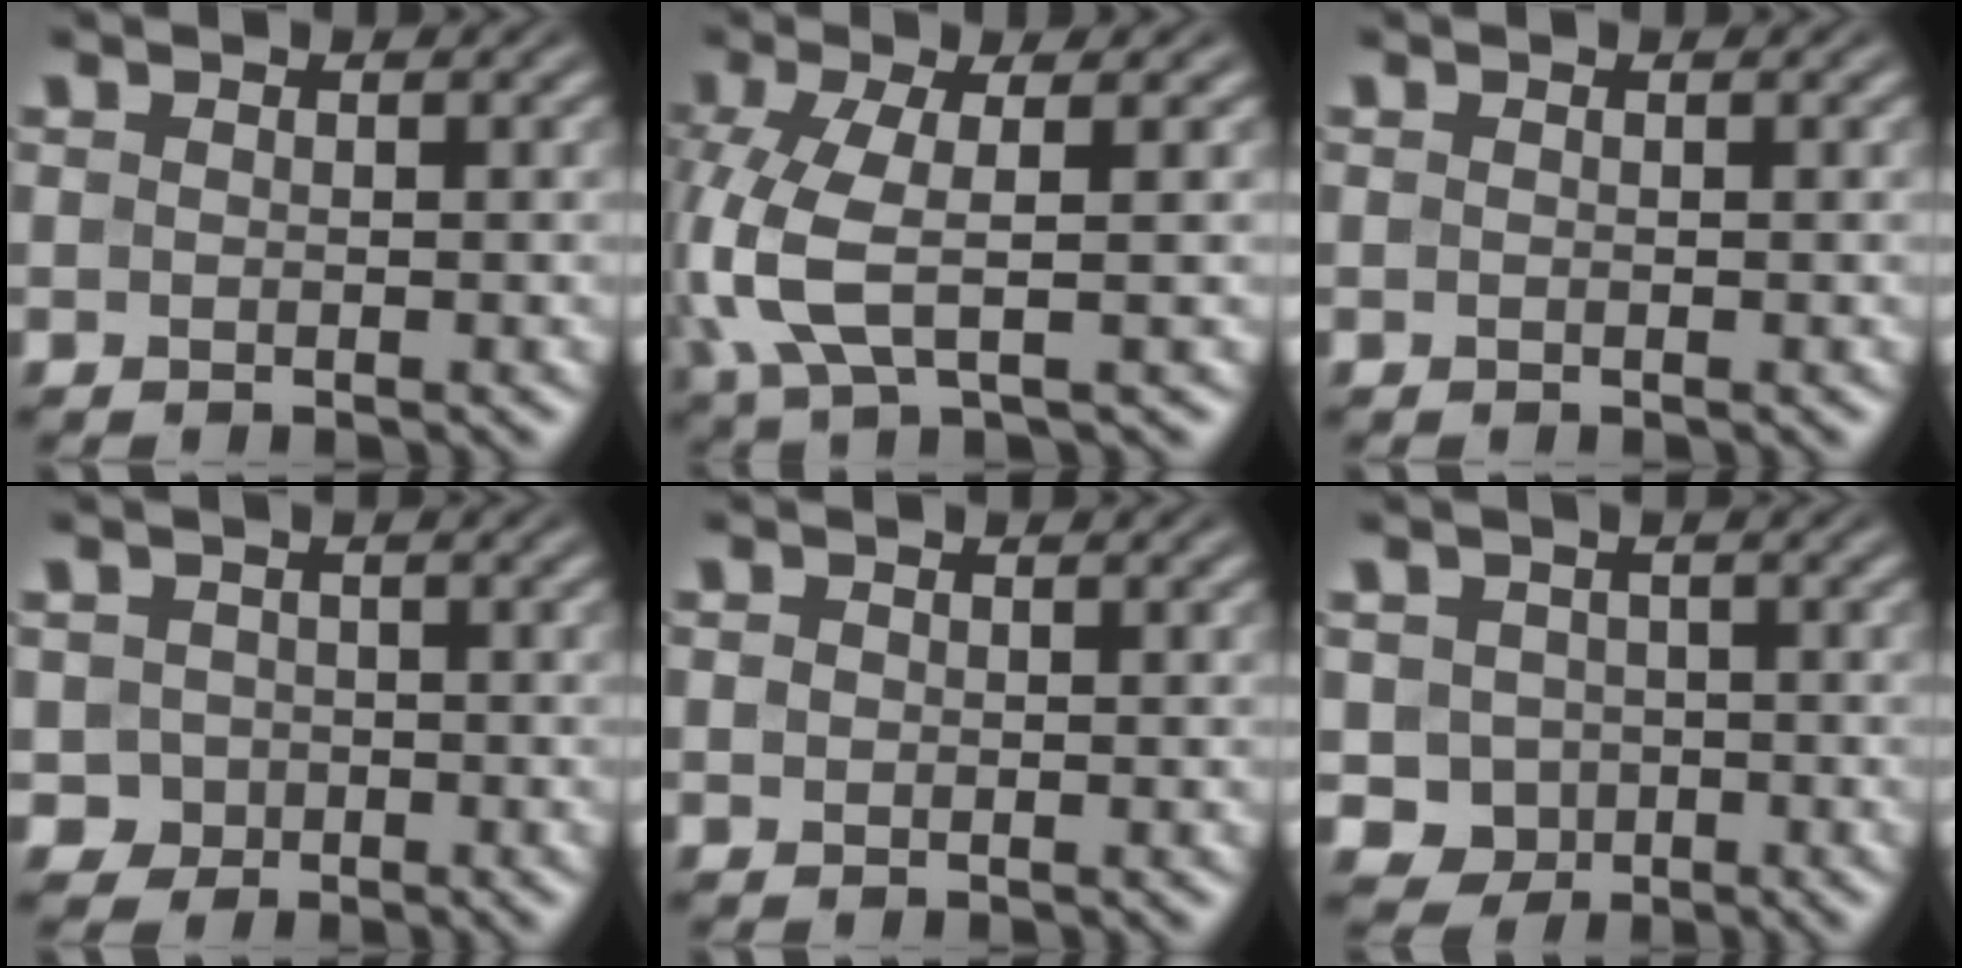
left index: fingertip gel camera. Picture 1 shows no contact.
{"total": 5.5, "force": [-0.2, 1.8, 5.2], "torque": [-0.133, -0.004, -0.003]}
{"total": 0.0}
{"total": 1.7, "force": [-0.4, 1.6, 0.2], "torque": [0.005, -0.002, -0.009]}
{"total": 0.5, "force": [0.1, 0.5, 0.3], "torque": [-0.004, -0.002, 0.001]}
{"total": 2.9, "force": [-0.6, 2.7, 0.7], "torque": [-0.012, -0.005, -0.013]}